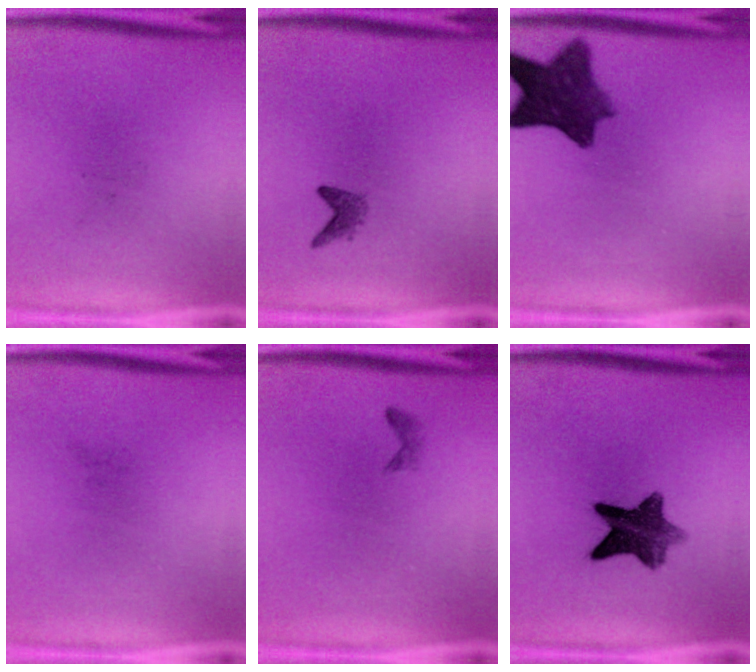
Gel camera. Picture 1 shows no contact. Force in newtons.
{"total": 1.4}
{"total": 9.4}
{"total": 0.0}
{"total": 0.7}
{"total": 8.9}